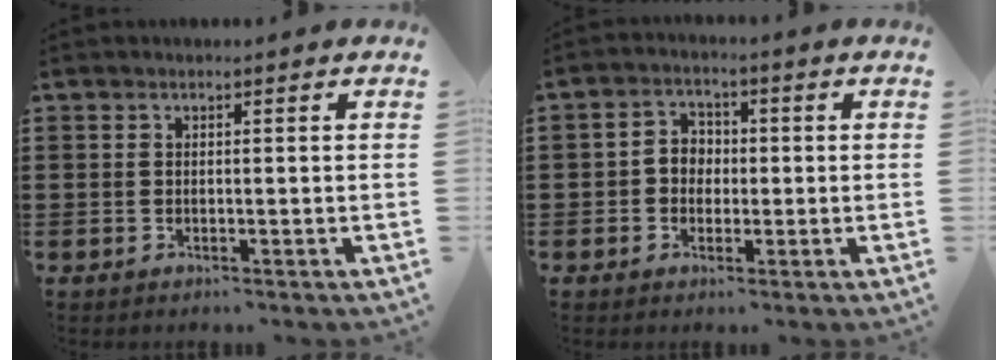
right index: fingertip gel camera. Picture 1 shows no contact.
{"total": 3.4, "force": [-0.8, 3.1, 1.4], "torque": [-0.037, 0.010, -0.019]}